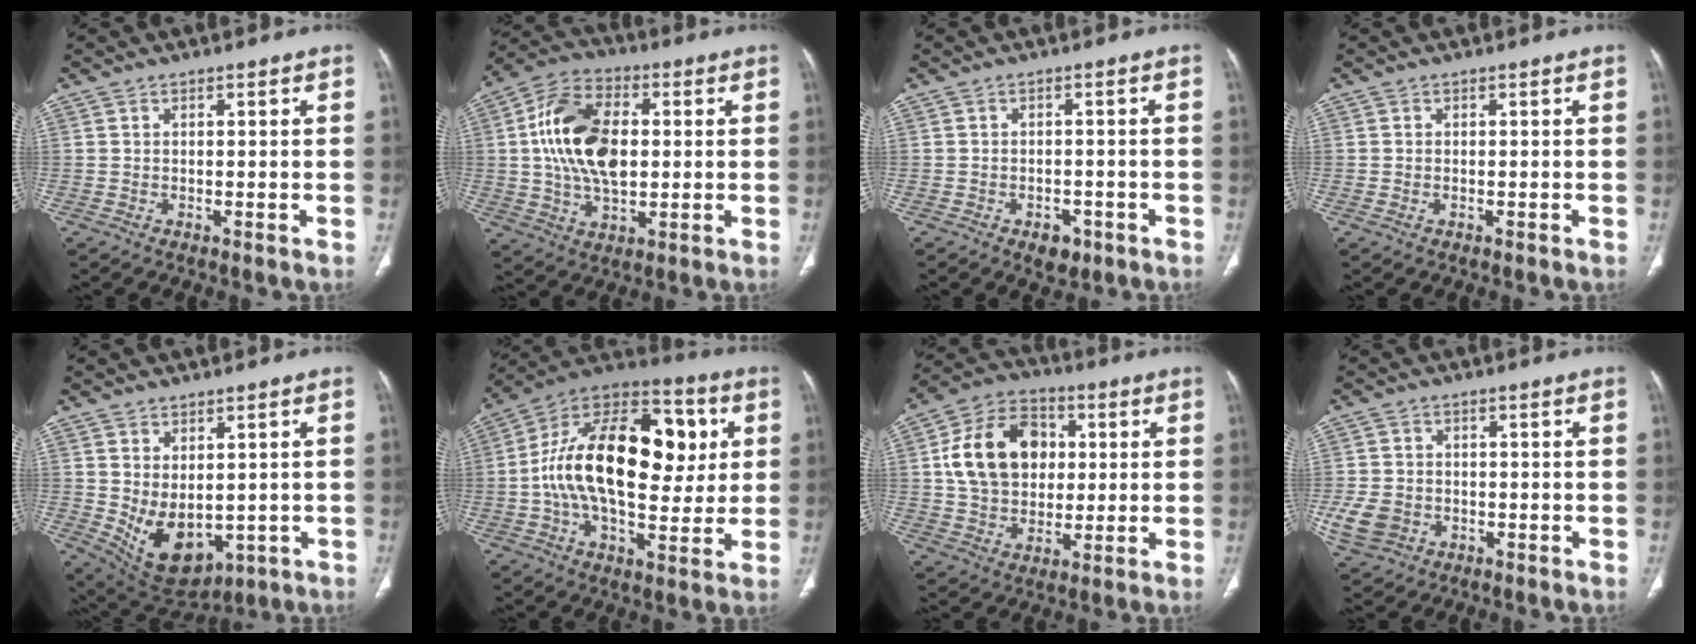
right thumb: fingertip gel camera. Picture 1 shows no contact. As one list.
[{"total": 16.6, "force": [1.5, 10.0, 13.2], "torque": [-0.235, 0.015, 0.025]}, {"total": 3.8, "force": [-2.1, 2.5, 2.0], "torque": [-0.014, 0.008, -0.020]}, {"total": 0.7, "force": [-0.2, 0.5, 0.4], "torque": [-0.013, 0.004, -0.001]}, {"total": 11.1, "force": [-1.2, 7.2, 8.4], "torque": [-0.121, -0.006, 0.018]}, {"total": 27.5, "force": [3.0, 15.1, 22.7], "torque": [-0.364, 0.023, 0.041]}, {"total": 16.4, "force": [2.6, 12.4, 10.4], "torque": [-0.155, 0.014, 0.043]}, {"total": 6.9, "force": [-2.0, 5.7, 3.4], "torque": [-0.068, 0.011, -0.027]}]